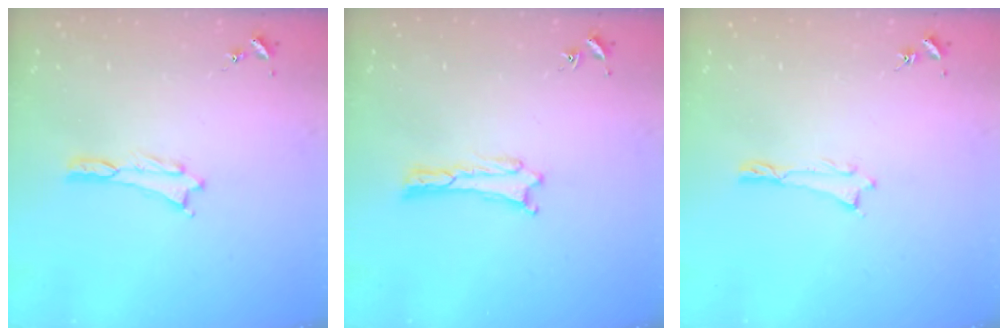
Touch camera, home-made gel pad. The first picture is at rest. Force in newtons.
{"total": 0.0}
{"total": 0.0}